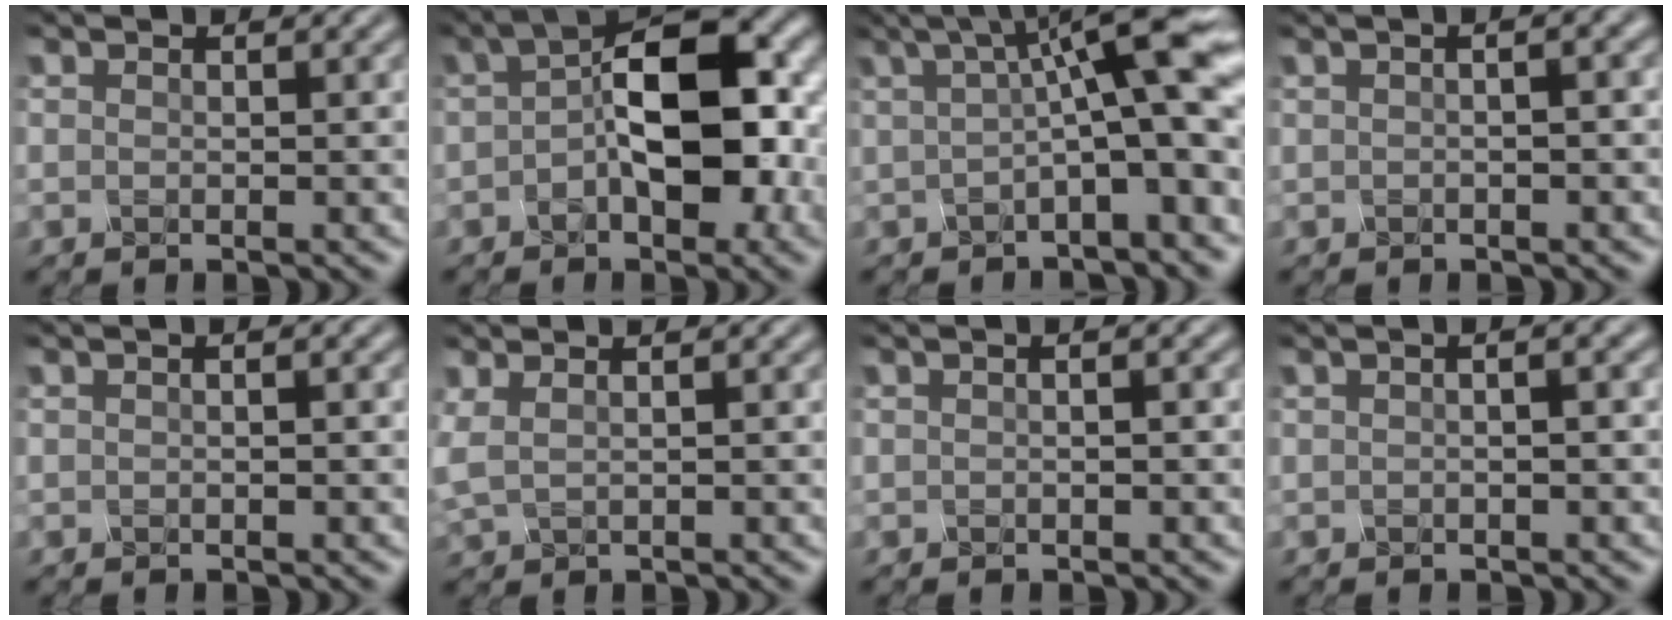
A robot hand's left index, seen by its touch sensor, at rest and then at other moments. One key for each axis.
{"total": 10.3, "fx": -0.9, "fy": 5.0, "fz": 8.9, "tx": -0.128, "ty": 0.018, "tz": -0.029}
{"total": 9.3, "fx": 1.3, "fy": 2.1, "fz": 8.9, "tx": -0.117, "ty": 0.025, "tz": 0.009}
{"total": 4.6, "fx": 1.1, "fy": 2.3, "fz": 3.8, "tx": -0.025, "ty": 0.026, "tz": -0.014}
{"total": 0.6, "fx": 0.0, "fy": 0.2, "fz": 0.6, "tx": -0.015, "ty": 0.001, "tz": -0.003}
{"total": 2.1, "fx": 0.9, "fy": 0.9, "fz": 1.6, "tx": -0.040, "ty": 0.005, "tz": 0.021}
{"total": 1.2, "fx": 0.2, "fy": 0.4, "fz": 1.1, "tx": -0.014, "ty": -0.005, "tz": -0.002}
{"total": 3.6, "fx": 0.9, "fy": 1.8, "fz": 3.0, "tx": -0.021, "ty": 0.020, "tz": -0.014}